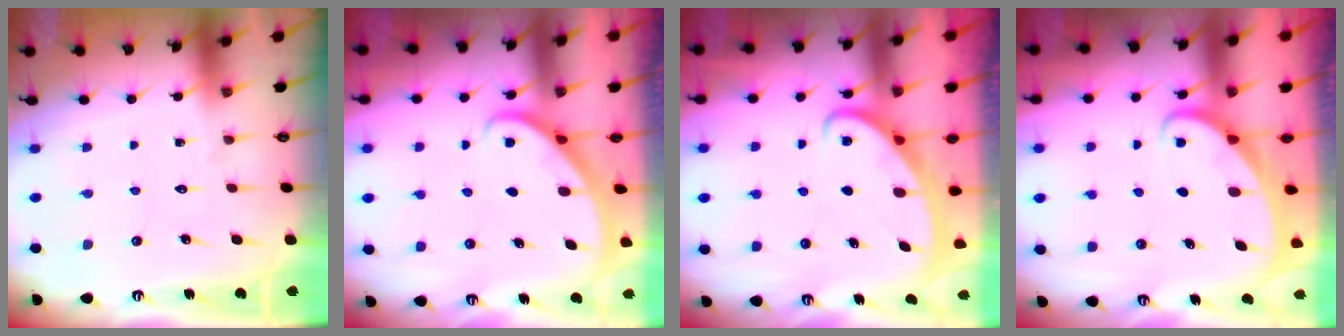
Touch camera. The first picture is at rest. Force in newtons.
{"total": 2.3, "press": 2.3, "slide": 0.2}
{"total": 2.6, "press": 2.6, "slide": 0.3}
{"total": 1.8, "press": 1.8, "slide": 0.1}